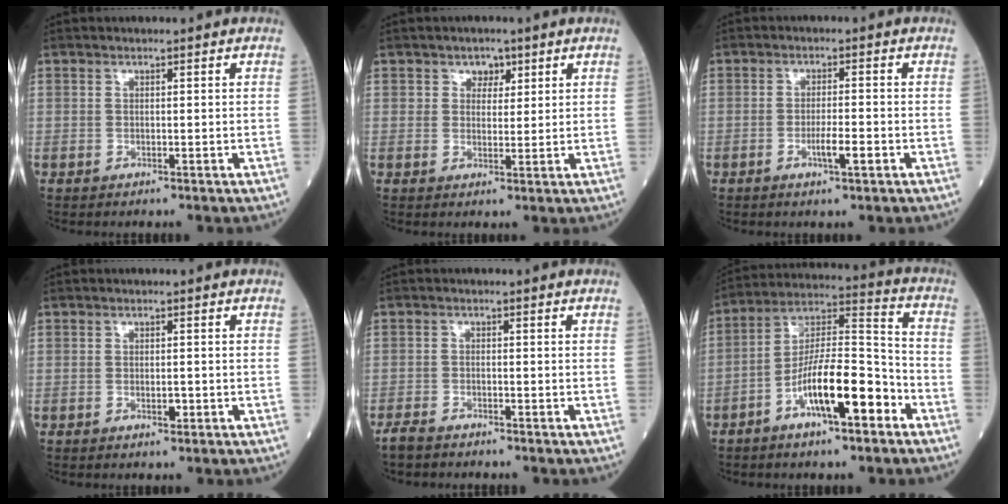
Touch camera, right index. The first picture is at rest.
{"total": 2.9, "force": [1.6, 2.2, 1.1], "torque": [-0.007, 0.000, 0.022]}
{"total": 3.3, "force": [-1.3, 0.3, 3.0], "torque": [-0.051, -0.001, -0.022]}
{"total": 1.4, "force": [-0.5, 0.5, 1.2], "torque": [-0.020, -0.001, -0.007]}
{"total": 3.0, "force": [-2.7, 0.8, 1.1], "torque": [-0.024, -0.005, -0.046]}
{"total": 13.5, "force": [-6.2, 3.0, 11.7], "torque": [-0.210, 0.012, -0.109]}